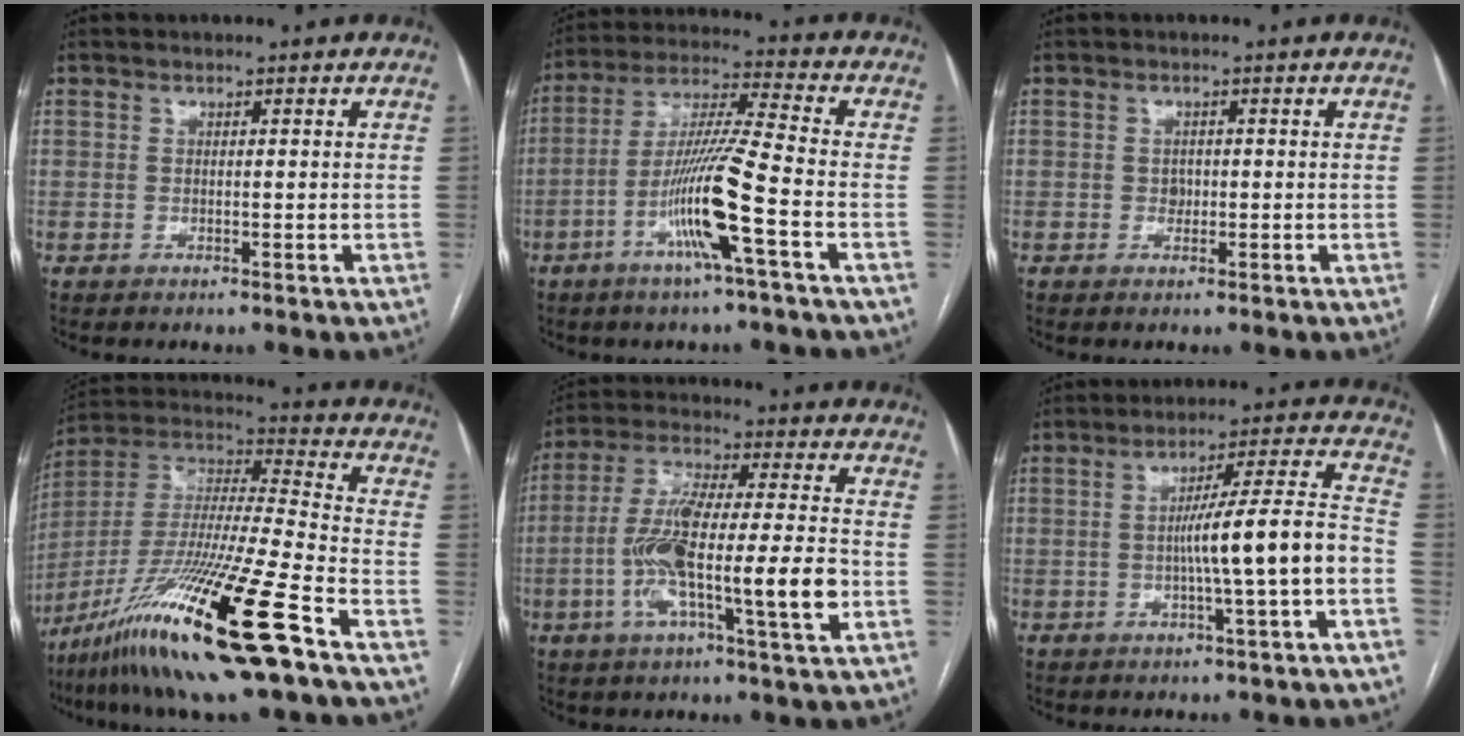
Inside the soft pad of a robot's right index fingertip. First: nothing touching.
{"total": 12.4, "force": [-4.8, -0.9, 11.4], "torque": [-0.223, -0.001, -0.095]}
{"total": 1.2, "force": [-0.2, 1.0, 0.7], "torque": [-0.009, 0.004, -0.001]}
{"total": 24.4, "force": [-14.5, 0.3, 19.6], "torque": [-0.384, -0.052, -0.271]}
{"total": 16.3, "force": [-3.8, 1.4, 15.8], "torque": [-0.296, 0.002, -0.070]}
{"total": 10.9, "force": [-2.6, -0.7, 10.6], "torque": [-0.166, 0.018, -0.041]}